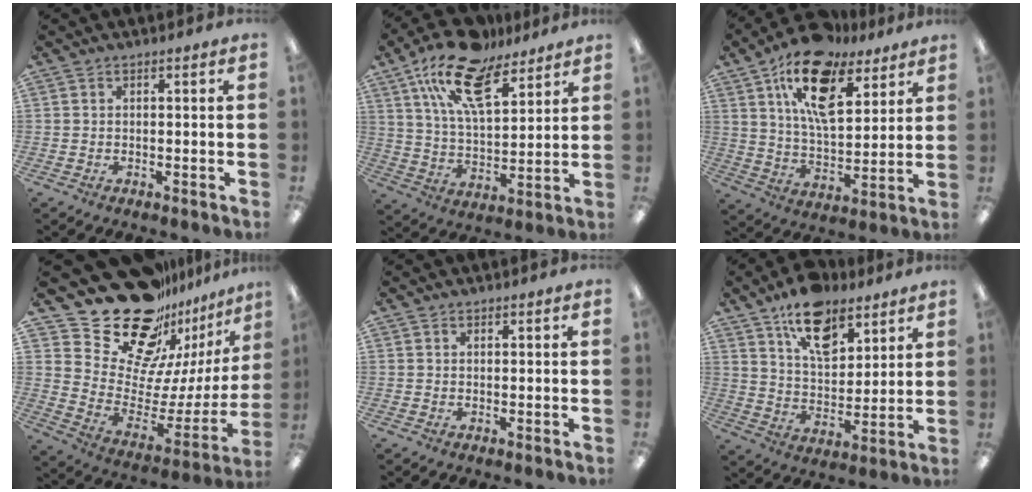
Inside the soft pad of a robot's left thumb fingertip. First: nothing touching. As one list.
[{"total": 17.8, "force": [11.8, 7.6, 11.0], "torque": [-0.198, -0.055, 0.210]}, {"total": 18.0, "force": [11.3, 8.5, 11.2], "torque": [-0.194, -0.045, 0.197]}, {"total": 26.6, "force": [20.5, 13.1, 10.9], "torque": [-0.172, -0.152, 0.384]}, {"total": 0.6, "force": [0.5, 0.2, 0.0], "torque": [-0.001, 0.000, 0.010]}, {"total": 13.7, "force": [9.3, 7.3, 6.9], "torque": [-0.106, -0.045, 0.167]}]